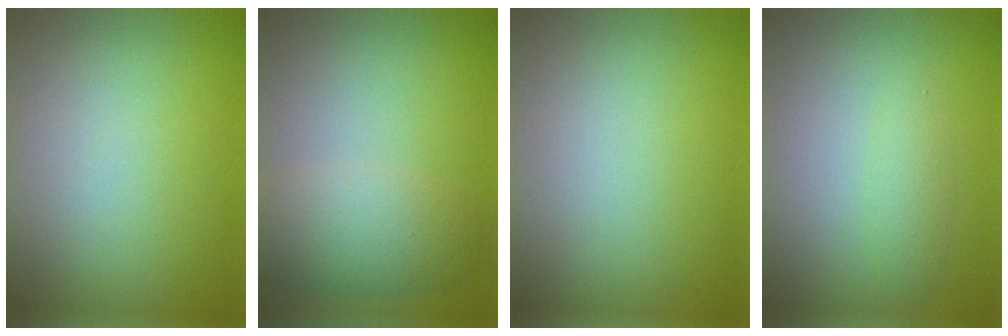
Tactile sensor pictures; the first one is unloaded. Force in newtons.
{"total": 4.6, "press": 4.6, "slide": 0.2}
{"total": 0.0}
{"total": 1.4, "press": 1.4, "slide": 0.1}